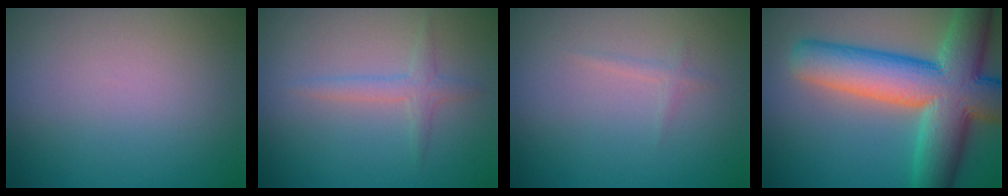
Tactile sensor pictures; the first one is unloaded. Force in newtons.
{"total": 1.7, "press": 1.7, "slide": 0.0}
{"total": 0.7, "press": 0.7, "slide": 0.0}
{"total": 12.5, "press": 12.5, "slide": 0.6}